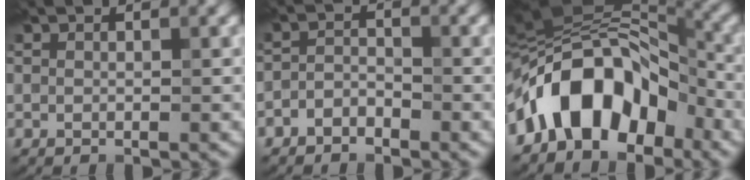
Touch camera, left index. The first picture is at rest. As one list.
[{"total": 1.9, "force": [-1.8, 0.7, 0.1], "torque": [0.023, 0.011, -0.045]}, {"total": 11.6, "force": [-5.8, 6.4, 7.7], "torque": [-0.111, 0.024, -0.114]}]